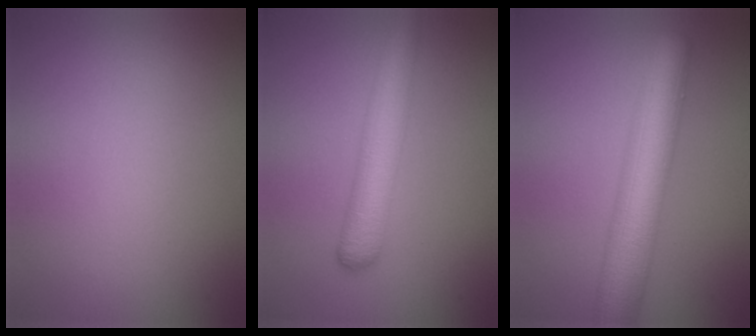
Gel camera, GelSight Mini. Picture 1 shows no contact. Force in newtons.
{"total": 5.1, "press": 5.1, "slide": 0.1}
{"total": 8.0, "press": 8.0, "slide": 0.2}